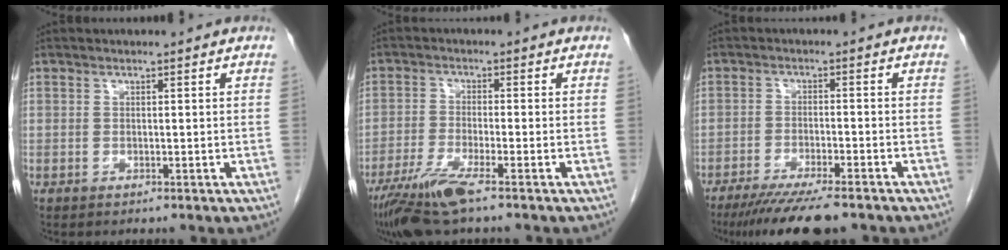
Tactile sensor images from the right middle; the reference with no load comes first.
{"total": 7.3, "force": [-4.9, 0.2, 5.4], "torque": [-0.110, -0.022, -0.095]}
{"total": 10.4, "force": [-8.4, 1.0, 6.1], "torque": [-0.094, -0.024, -0.131]}